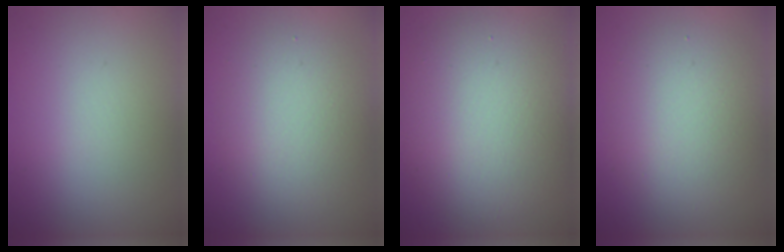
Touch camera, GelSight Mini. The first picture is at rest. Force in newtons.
{"total": 4.6, "press": 4.5, "slide": 0.4}
{"total": 9.7, "press": 9.6, "slide": 0.7}
{"total": 5.6, "press": 5.6, "slide": 0.5}